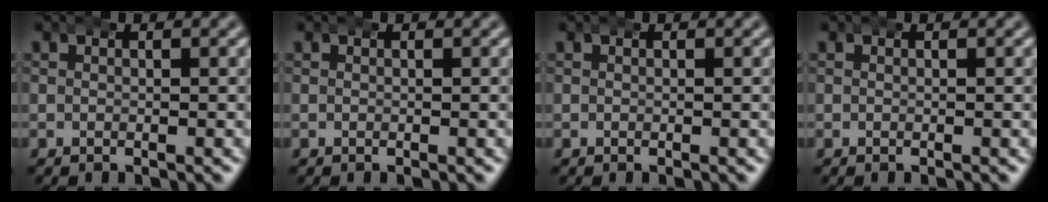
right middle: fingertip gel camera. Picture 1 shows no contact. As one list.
[{"total": 0.0}, {"total": 0.0}, {"total": 0.0}]